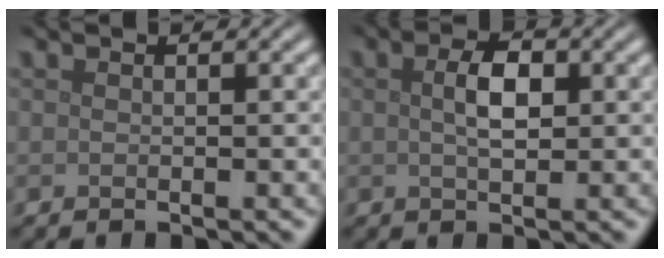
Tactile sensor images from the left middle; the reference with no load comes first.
{"total": 2.9, "force": [0.5, 1.4, 2.5], "torque": [-0.050, 0.003, 0.008]}